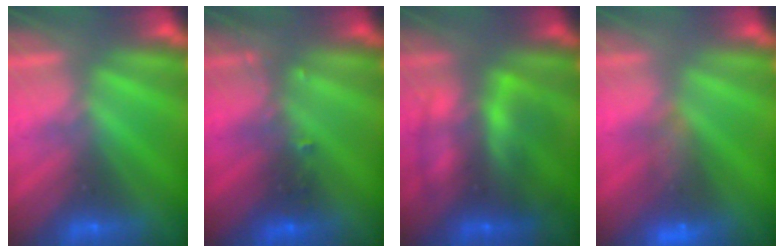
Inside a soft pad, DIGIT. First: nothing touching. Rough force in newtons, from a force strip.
{"total": 2.7}
{"total": 7.7}
{"total": 6.7}